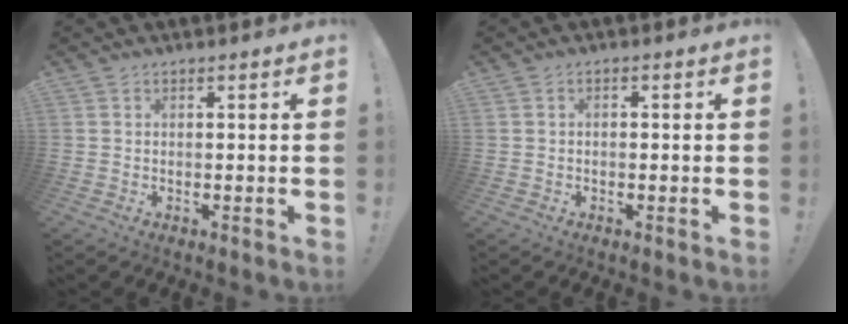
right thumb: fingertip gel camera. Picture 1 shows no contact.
{"total": 0.9, "force": [-0.8, 0.1, 0.5], "torque": [-0.011, 0.002, -0.013]}